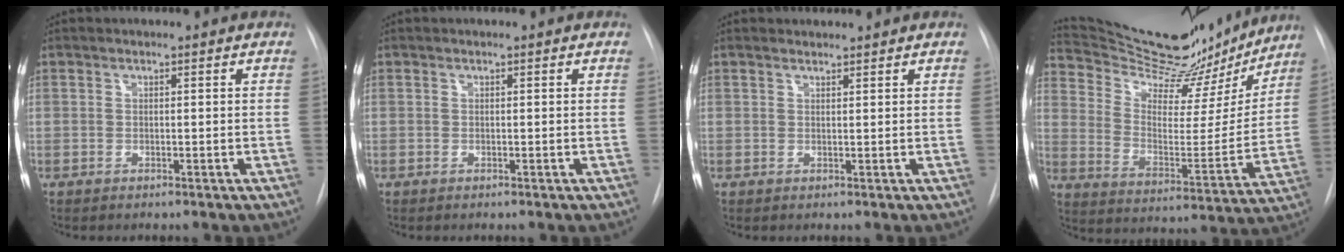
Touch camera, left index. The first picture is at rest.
{"total": 0.0}
{"total": 0.9, "force": [0.9, 0.0, -0.1], "torque": [-0.005, 0.007, 0.019]}
{"total": 24.4, "force": [22.3, 5.9, 7.9], "torque": [-0.124, -0.030, 0.318]}